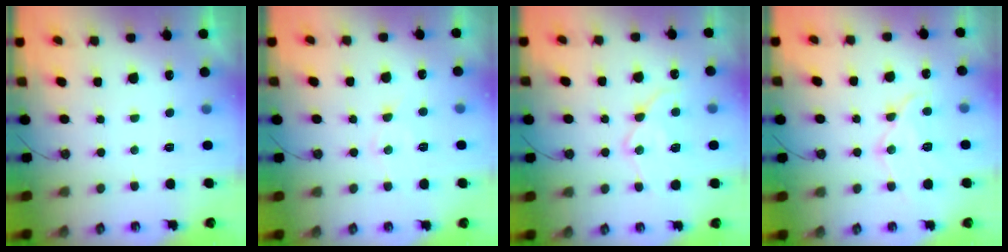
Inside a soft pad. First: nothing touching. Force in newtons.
{"total": 7.4, "press": 7.4, "slide": 0.1}
{"total": 13.8, "press": 13.7, "slide": 1.0}
{"total": 13.3, "press": 13.2, "slide": 0.9}